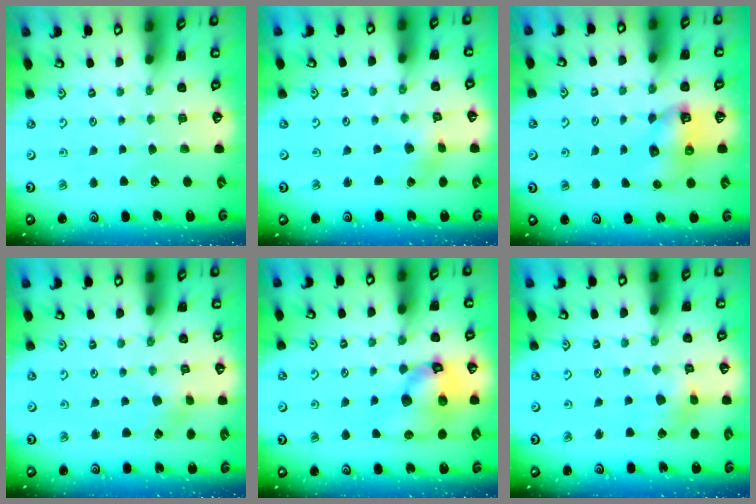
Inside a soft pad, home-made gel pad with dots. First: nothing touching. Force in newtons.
{"total": 0.0}
{"total": 7.8, "press": 7.8, "slide": 0.9}
{"total": 1.4, "press": 1.4, "slide": 0.2}
{"total": 15.0, "press": 14.8, "slide": 2.1}
{"total": 4.6, "press": 4.6, "slide": 0.4}